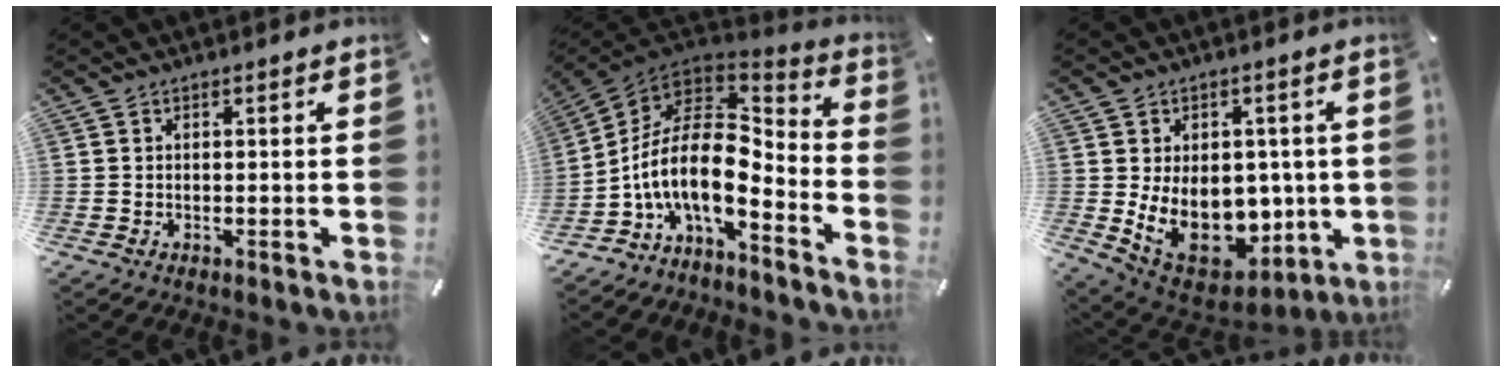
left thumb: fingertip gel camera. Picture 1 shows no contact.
{"total": 15.6, "force": [-3.6, 8.0, 12.9], "torque": [-0.280, -0.017, -0.069]}
{"total": 17.2, "force": [-1.2, 12.8, 11.5], "torque": [-0.181, -0.024, -0.001]}